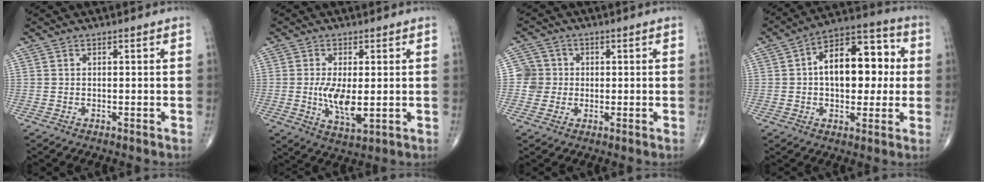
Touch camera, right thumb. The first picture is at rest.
{"total": 7.6, "force": [-0.4, 3.0, 6.9], "torque": [-0.129, -0.018, -0.001]}
{"total": 4.3, "force": [0.0, 4.3, 0.3], "torque": [0.028, 0.009, -0.007]}
{"total": 16.5, "force": [1.6, 9.4, 13.4], "torque": [-0.167, 0.030, 0.016]}